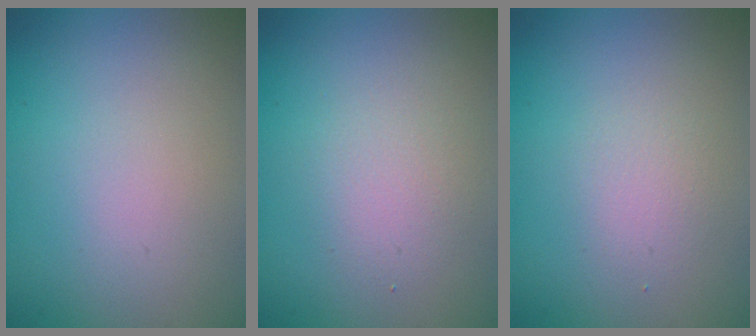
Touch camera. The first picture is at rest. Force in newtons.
{"total": 2.0, "press": 2.0, "slide": 0.2}
{"total": 1.3, "press": 1.3, "slide": 0.0}